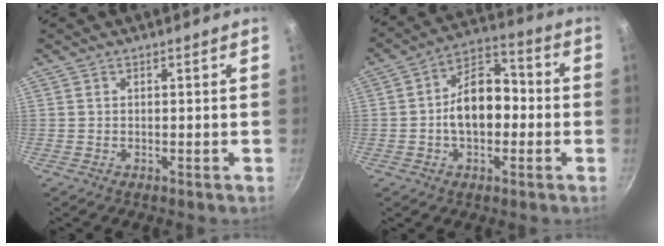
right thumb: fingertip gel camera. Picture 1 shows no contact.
{"total": 12.3, "force": [-1.2, 7.9, 9.3], "torque": [-0.111, 0.043, -0.033]}